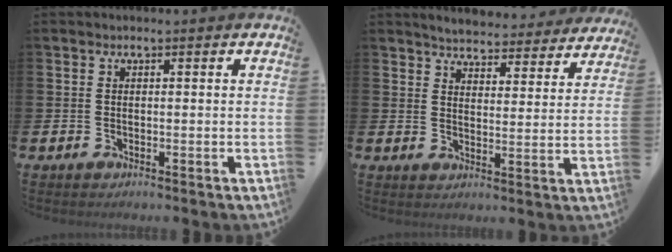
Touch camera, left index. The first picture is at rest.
{"total": 4.7, "force": [4.6, 0.6, 0.3], "torque": [-0.021, -0.036, 0.078]}